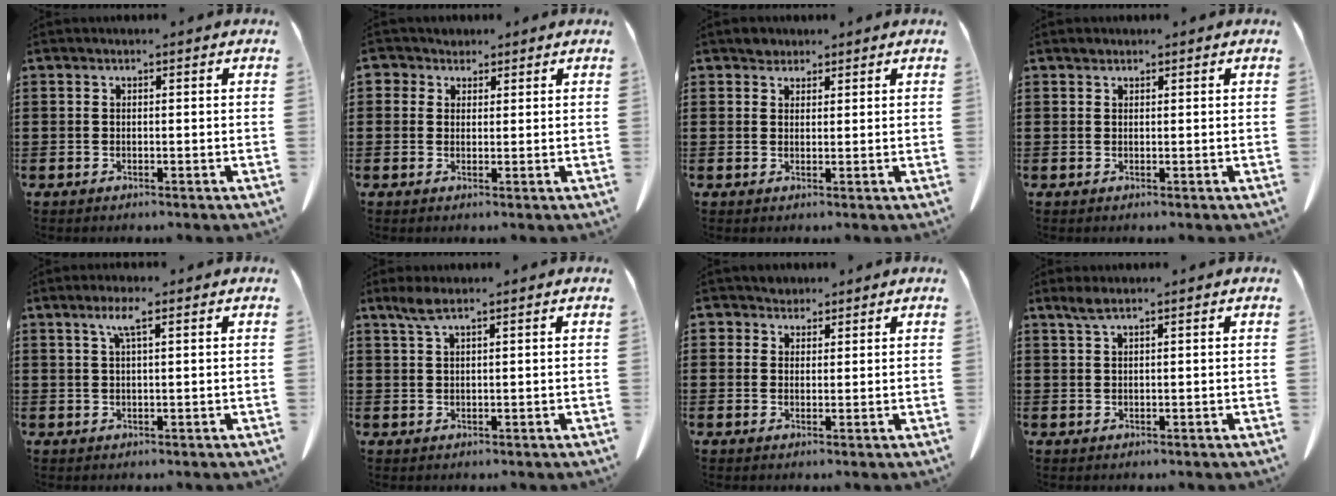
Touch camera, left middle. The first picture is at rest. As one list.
[{"total": 2.5, "force": [1.6, 1.9, 0.4], "torque": [-0.010, 0.006, 0.027]}, {"total": 1.9, "force": [1.7, 0.9, 0.1], "torque": [0.001, 0.001, 0.032]}, {"total": 0.6, "force": [0.5, 0.4, 0.1], "torque": [-0.003, 0.002, 0.010]}, {"total": 3.2, "force": [1.6, 0.4, 2.8], "torque": [-0.059, 0.006, 0.026]}, {"total": 2.6, "force": [1.6, 0.5, 2.0], "torque": [-0.043, 0.003, 0.029]}, {"total": 2.3, "force": [1.8, 1.4, 0.1], "torque": [-0.011, 0.008, 0.035]}, {"total": 1.8, "force": [1.2, 0.2, 1.3], "torque": [-0.029, 0.002, 0.022]}]